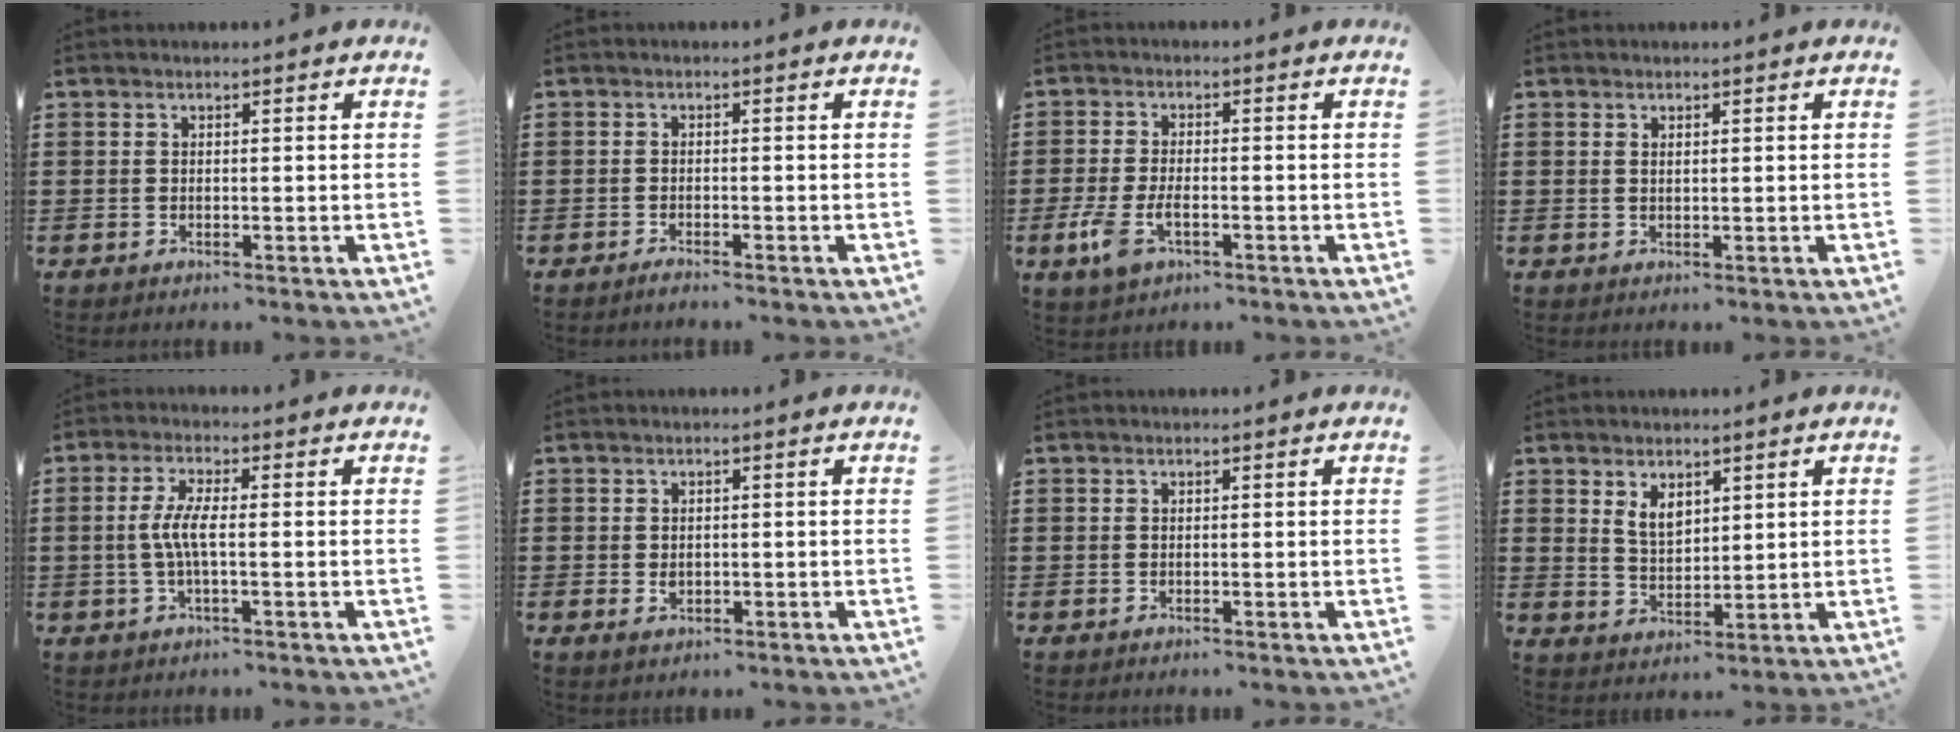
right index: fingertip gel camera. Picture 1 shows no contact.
{"total": 0.9, "force": [-0.9, 0.0, 0.3], "torque": [-0.009, -0.004, -0.017]}
{"total": 4.8, "force": [-2.1, 2.2, 3.7], "torque": [-0.088, -0.007, -0.041]}
{"total": 0.6, "force": [0.3, 0.3, 0.4], "torque": [-0.009, 0.002, 0.005]}
{"total": 4.6, "force": [-0.5, 0.9, 4.5], "torque": [-0.103, -0.006, -0.019]}
{"total": 1.3, "force": [-0.1, 0.9, 0.9], "torque": [-0.017, 0.004, -0.002]}
{"total": 0.0}
{"total": 3.9, "force": [2.2, 2.3, 2.2], "torque": [-0.044, 0.004, 0.039]}